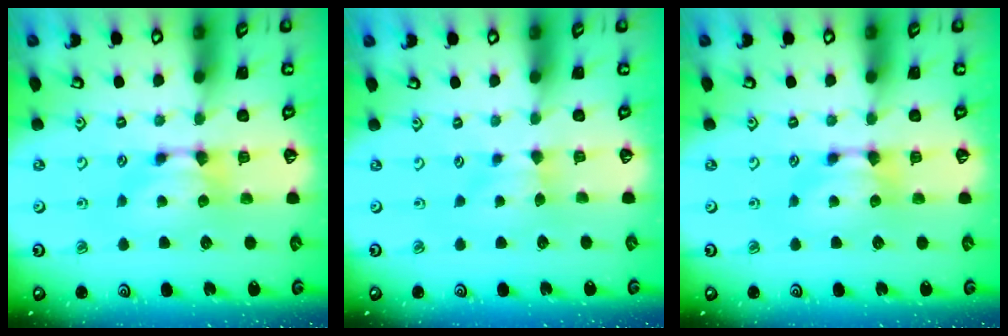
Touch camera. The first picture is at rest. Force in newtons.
{"total": 1.8, "press": 1.6, "slide": 0.7}
{"total": 0.0}